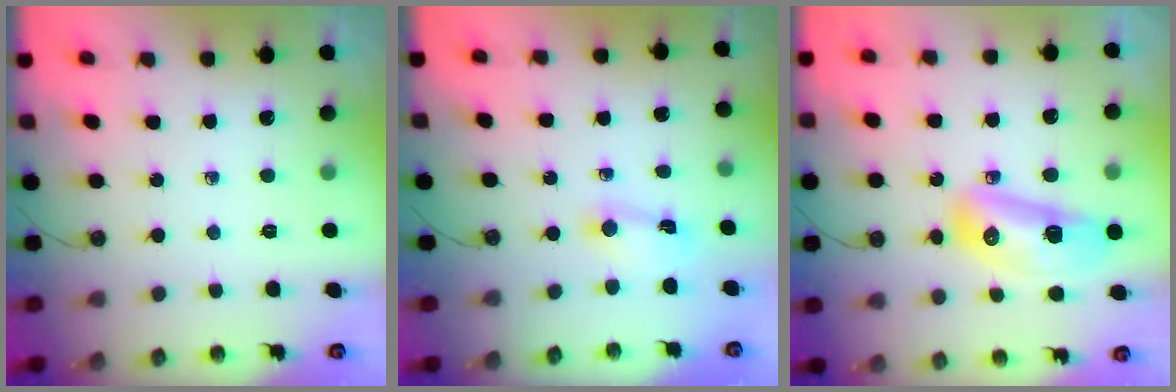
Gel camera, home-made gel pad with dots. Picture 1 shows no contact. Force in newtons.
{"total": 2.2, "press": 2.2, "slide": 0.3}
{"total": 14.7, "press": 14.6, "slide": 2.0}